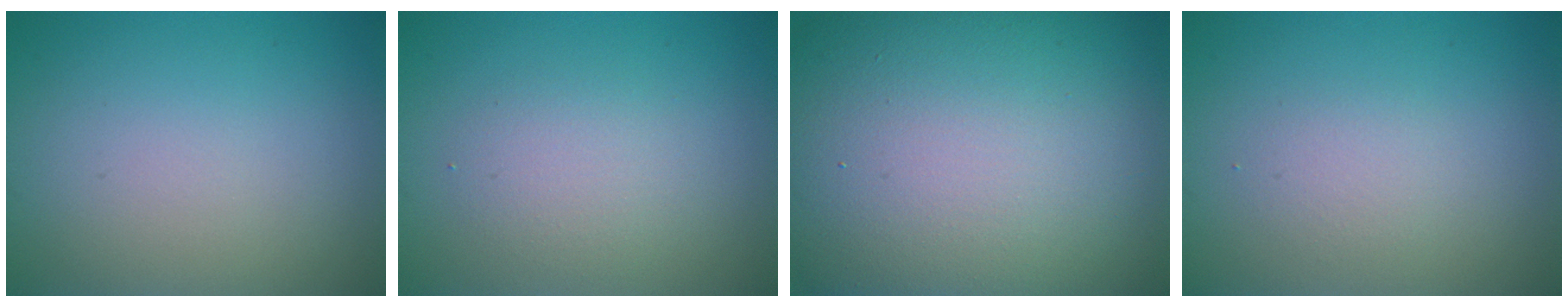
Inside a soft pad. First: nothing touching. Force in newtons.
{"total": 2.4, "press": 2.4, "slide": 0.0}
{"total": 22.7, "press": 22.7, "slide": 1.2}
{"total": 1.4, "press": 1.4, "slide": 0.0}